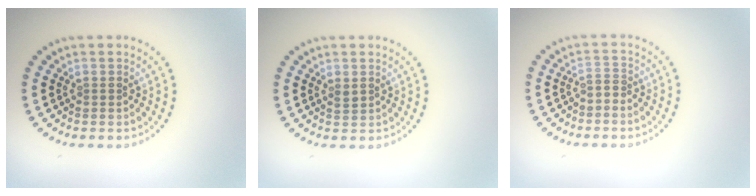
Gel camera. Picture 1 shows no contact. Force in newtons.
{"total": 0.8, "press": 0.8, "slide": 0.3}
{"total": 0.9, "press": 0.6, "slide": 0.6}